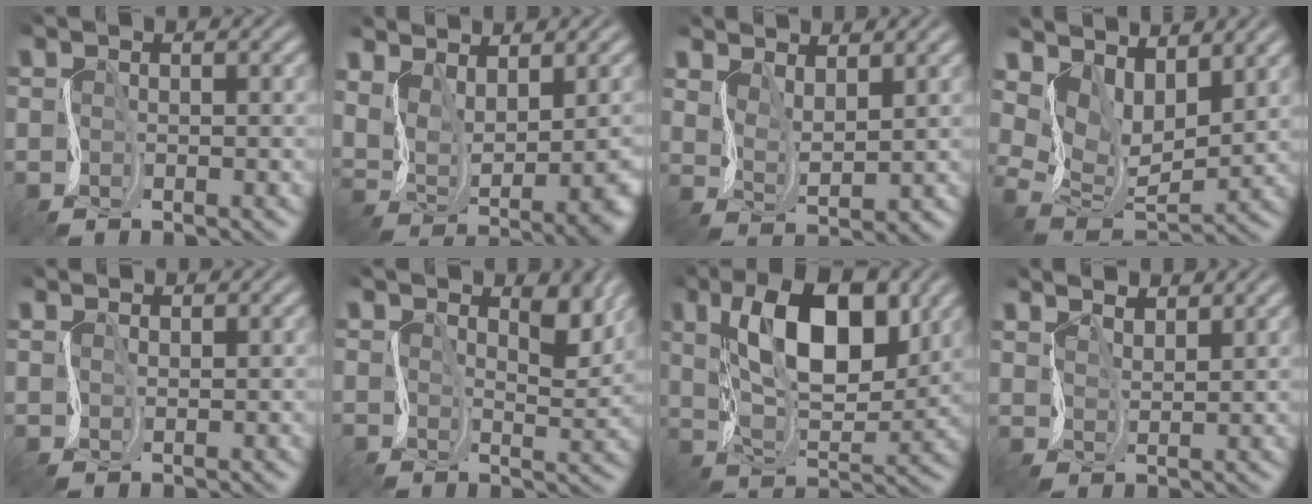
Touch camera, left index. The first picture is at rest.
{"total": 6.2, "force": [2.4, 3.1, 4.8], "torque": [-0.098, -0.008, 0.058]}
{"total": 3.0, "force": [2.5, 1.0, 1.3], "torque": [-0.037, -0.002, 0.053]}
{"total": 6.2, "force": [4.0, 3.3, 3.5], "torque": [-0.076, -0.010, 0.074]}
{"total": 1.1, "force": [1.0, 0.4, -0.1], "torque": [0.001, 0.002, 0.023]}
{"total": 3.2, "force": [2.0, 1.4, 2.0], "torque": [-0.029, -0.005, 0.035]}
{"total": 9.8, "force": [4.1, 4.4, 7.8], "torque": [-0.126, 0.004, 0.068]}
{"total": 2.8, "force": [2.8, 0.6, 0.2], "torque": [-0.018, 0.002, 0.055]}